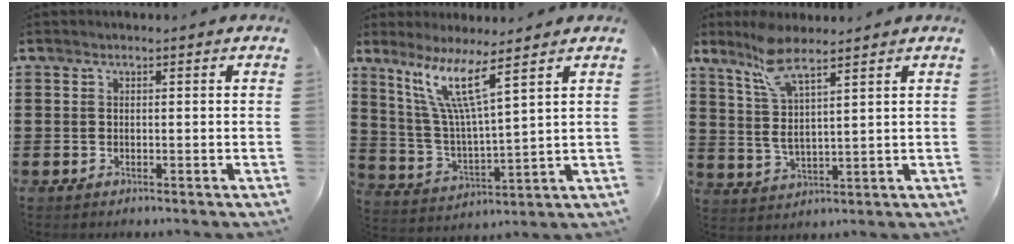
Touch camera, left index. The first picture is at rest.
{"total": 9.8, "force": [6.6, 0.1, 7.2], "torque": [-0.159, -0.032, 0.113]}
{"total": 7.2, "force": [5.5, 0.3, 4.6], "torque": [-0.108, -0.017, 0.099]}